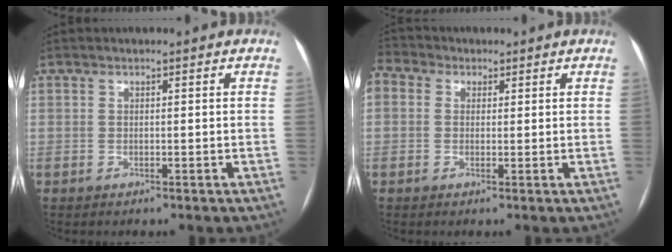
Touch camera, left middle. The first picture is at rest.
{"total": 6.9, "force": [3.0, 5.4, 3.1], "torque": [-0.094, 0.039, 0.057]}